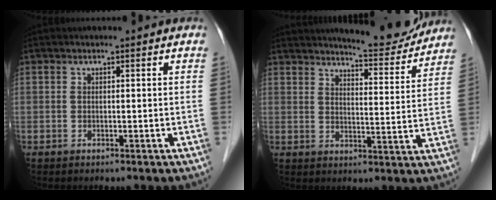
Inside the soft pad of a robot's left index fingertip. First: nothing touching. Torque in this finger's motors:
{"motor_torque": [0.19, -0.30, 0.52, 0.11]}